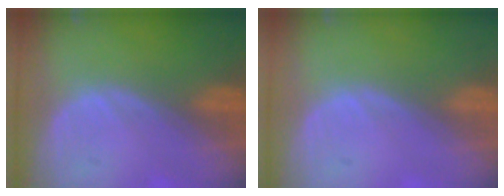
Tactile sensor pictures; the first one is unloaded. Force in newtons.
{"total": 0.0}